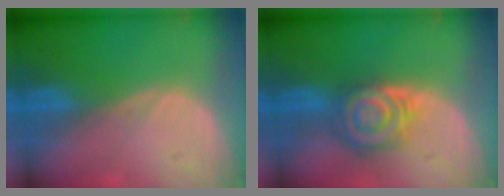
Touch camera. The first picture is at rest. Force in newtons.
{"total": 8.1, "press": 7.1, "slide": 3.9}